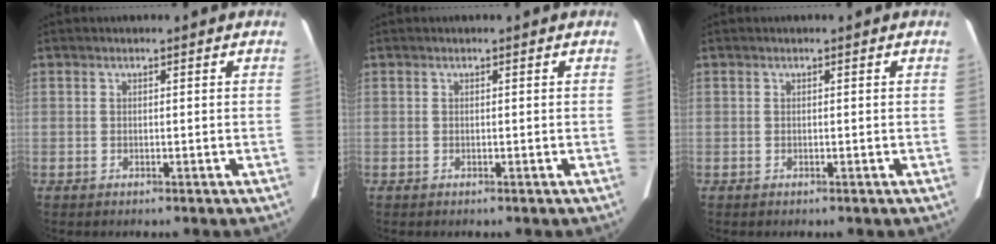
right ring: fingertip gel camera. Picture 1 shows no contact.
{"total": 0.0}
{"total": 0.0}